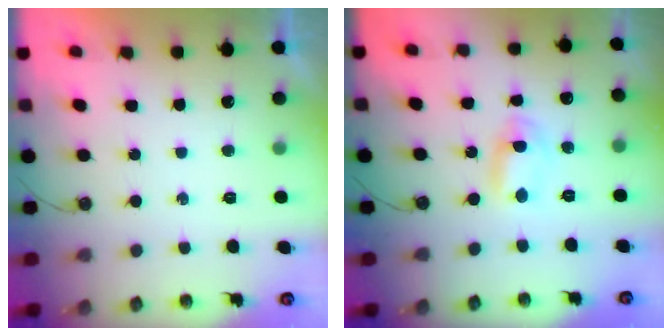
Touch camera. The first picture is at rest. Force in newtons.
{"total": 2.1, "press": 1.7, "slide": 1.2}